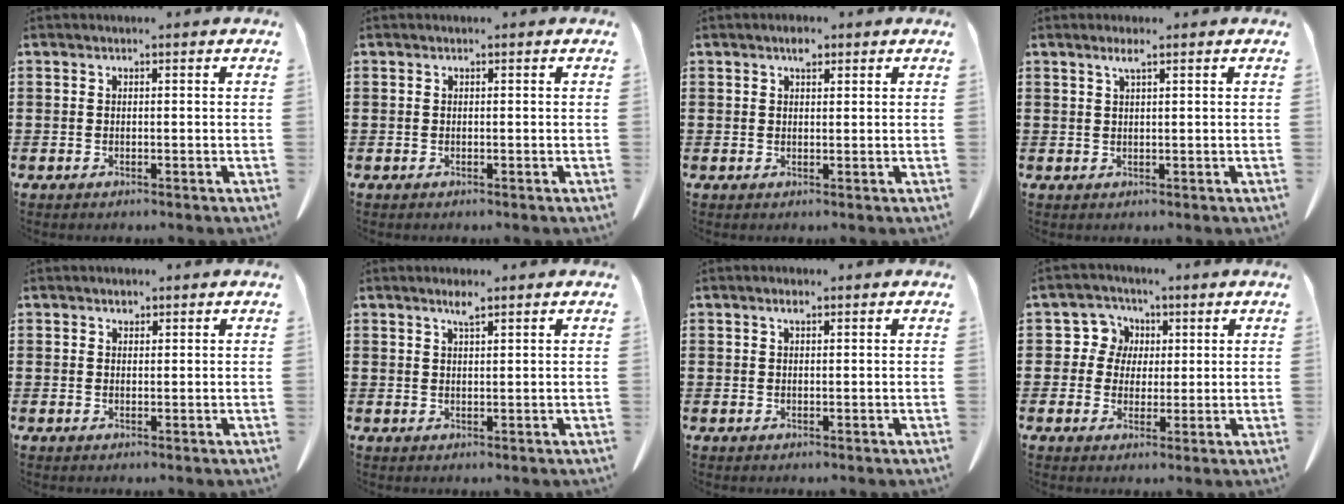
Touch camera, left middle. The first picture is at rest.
{"total": 0.0}
{"total": 2.3, "force": [1.4, 1.0, 1.4], "torque": [-0.024, 0.001, 0.024]}
{"total": 1.8, "force": [1.1, 0.1, 1.4], "torque": [-0.031, 0.000, 0.019]}
{"total": 1.0, "force": [0.8, 0.5, 0.3], "torque": [0.000, -0.002, 0.014]}
{"total": 2.2, "force": [1.6, 0.2, 1.4], "torque": [-0.030, 0.001, 0.028]}
{"total": 1.1, "force": [0.7, 0.4, 0.7], "torque": [-0.016, 0.001, 0.012]}
{"total": 5.5, "force": [1.8, 5.0, 1.3], "torque": [-0.045, 0.013, 0.030]}